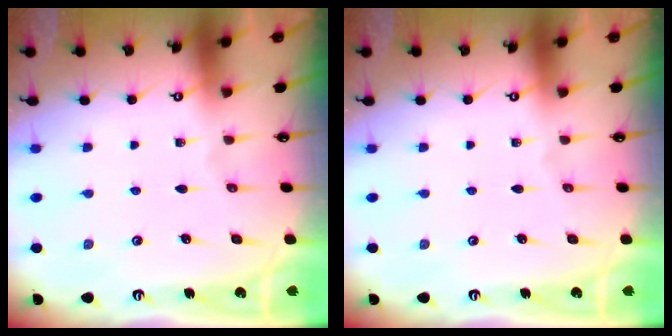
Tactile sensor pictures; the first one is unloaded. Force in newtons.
{"total": 0.0}